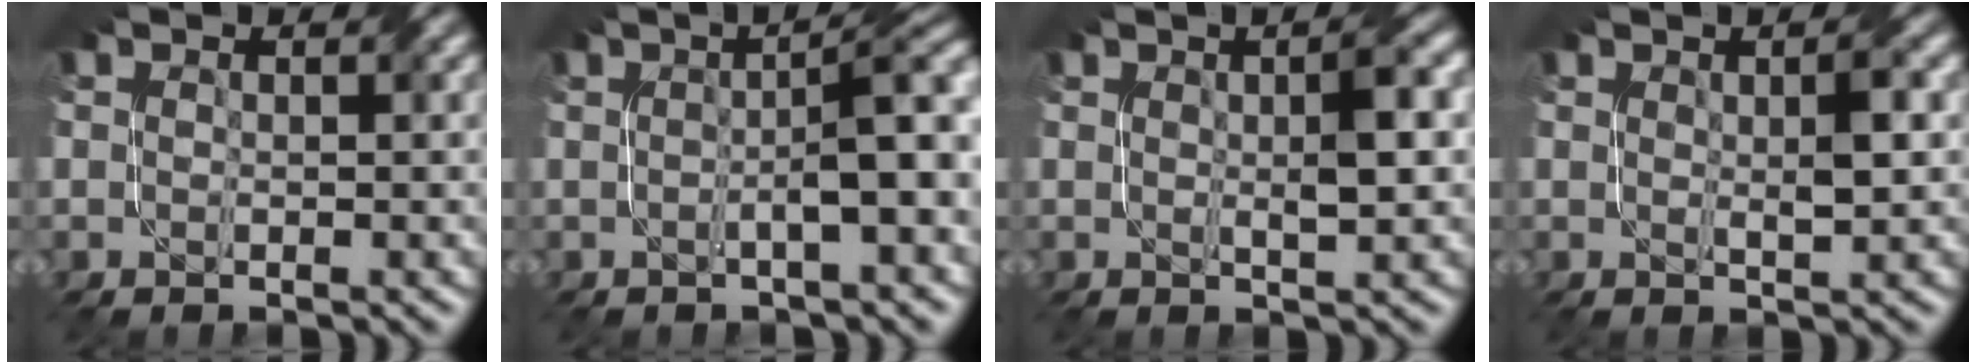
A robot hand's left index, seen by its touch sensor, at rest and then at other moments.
{"total": 6.3, "force": [0.2, 1.2, 6.2], "torque": [-0.077, 0.015, -0.001]}
{"total": 3.4, "force": [0.7, 0.5, 3.3], "torque": [-0.051, 0.004, 0.010]}
{"total": 2.2, "force": [0.6, 0.3, 2.1], "torque": [-0.032, 0.000, 0.011]}